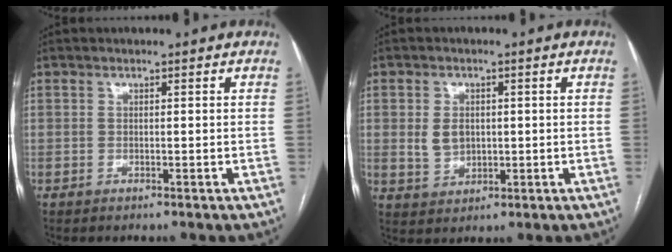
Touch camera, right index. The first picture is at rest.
{"total": 4.3, "force": [0.4, 3.3, 2.7], "torque": [-0.053, 0.006, 0.018]}